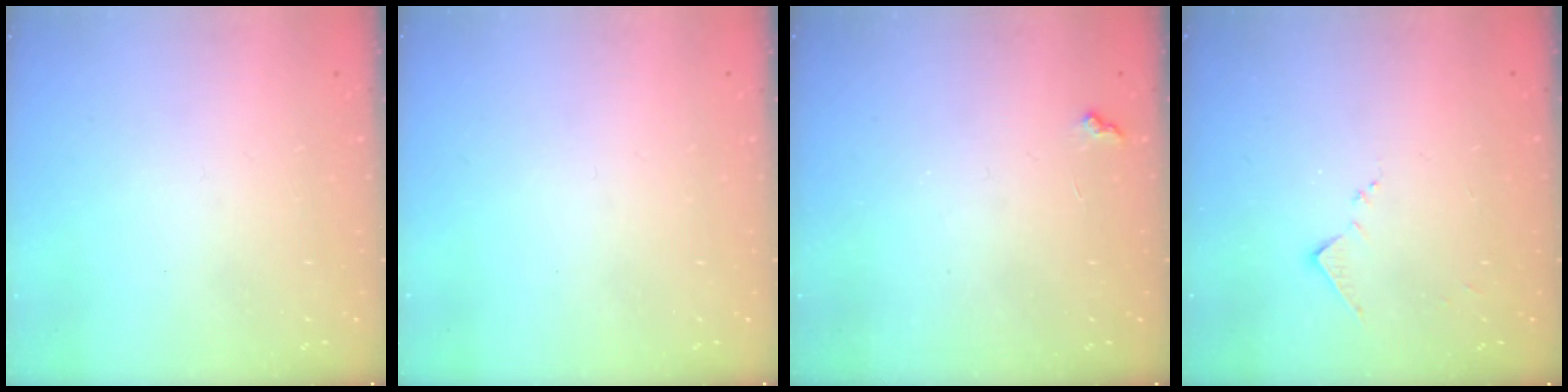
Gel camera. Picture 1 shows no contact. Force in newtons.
{"total": 0.0}
{"total": 6.1, "press": 6.1, "slide": 0.7}
{"total": 7.5, "press": 7.5, "slide": 0.6}